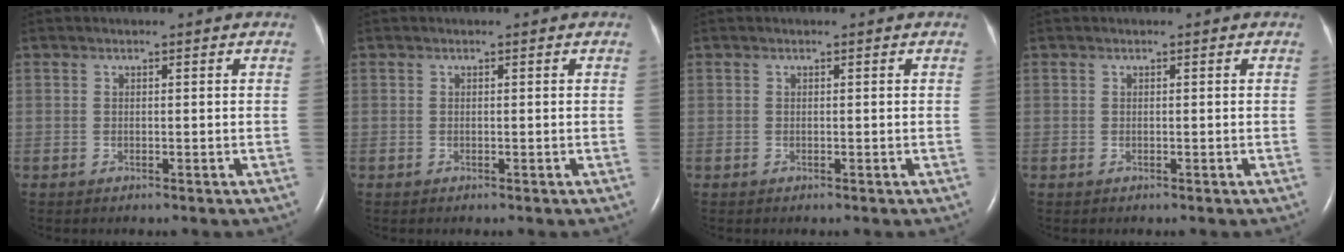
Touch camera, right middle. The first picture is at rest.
{"total": 0.0}
{"total": 0.0}
{"total": 0.0}